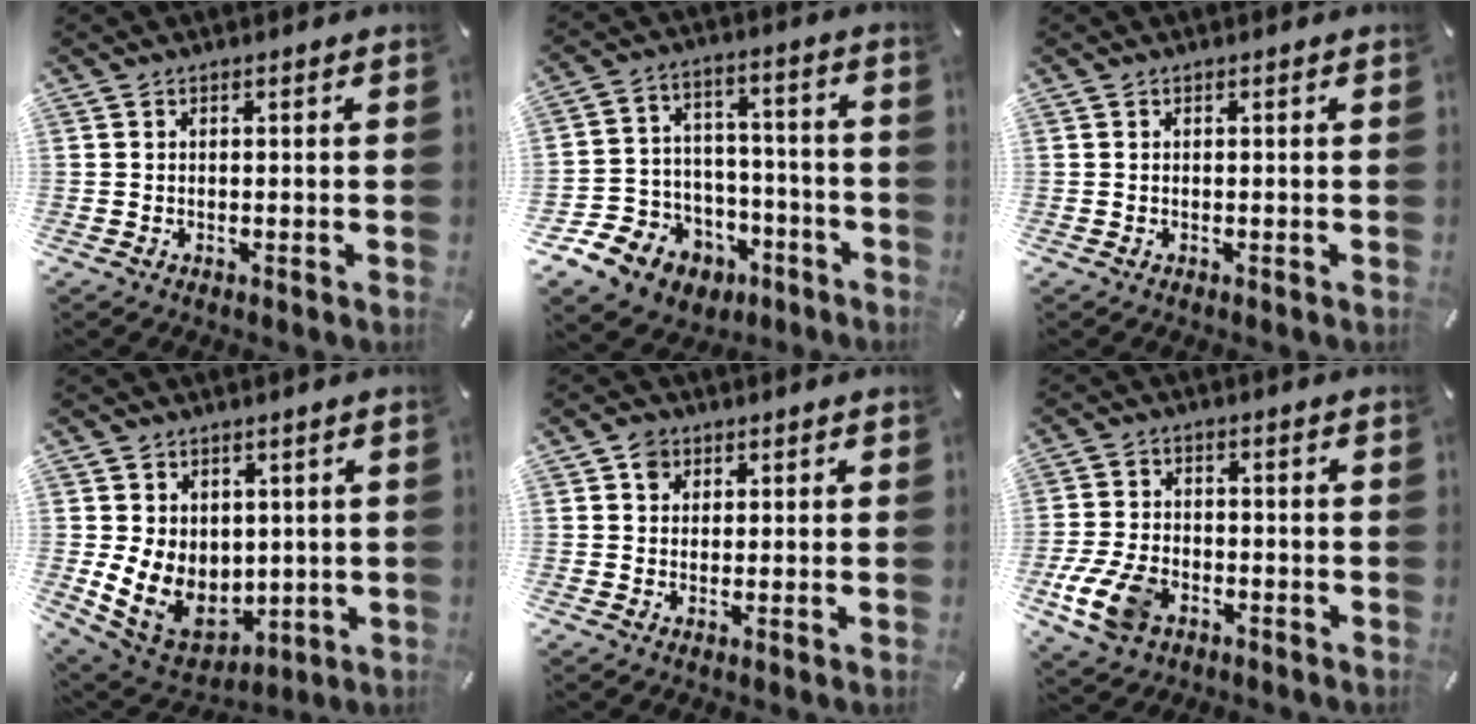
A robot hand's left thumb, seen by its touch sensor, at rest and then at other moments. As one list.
[{"total": 10.3, "force": [-4.5, 9.2, 1.5], "torque": [-0.034, 0.021, -0.065]}, {"total": 0.0}, {"total": 11.5, "force": [-0.1, 10.0, 5.8], "torque": [-0.117, -0.015, 0.010]}, {"total": 3.2, "force": [1.0, 2.9, 1.0], "torque": [-0.007, -0.001, 0.014]}, {"total": 10.3, "force": [-4.5, 6.8, 6.3], "torque": [-0.142, 0.014, -0.080]}]